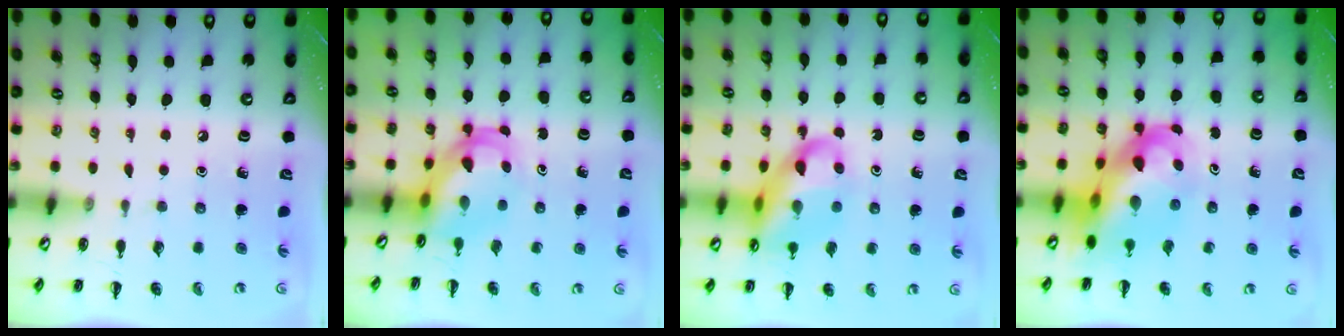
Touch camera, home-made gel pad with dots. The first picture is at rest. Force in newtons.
{"total": 4.8, "press": 4.6, "slide": 1.1}
{"total": 16.0, "press": 15.5, "slide": 4.0}
{"total": 12.3, "press": 11.9, "slide": 3.1}